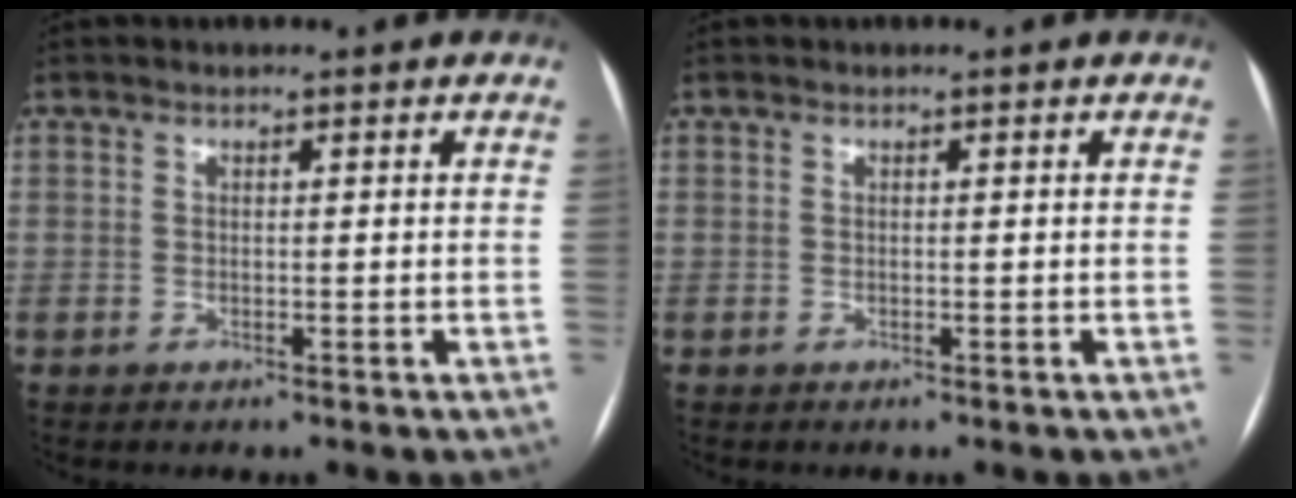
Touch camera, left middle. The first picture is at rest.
{"total": 0.0}